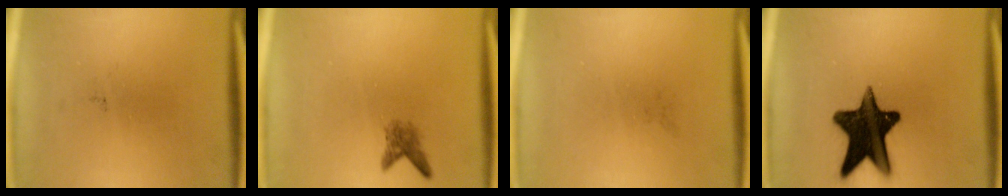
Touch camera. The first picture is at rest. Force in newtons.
{"total": 2.1}
{"total": 0.0}
{"total": 15.8}